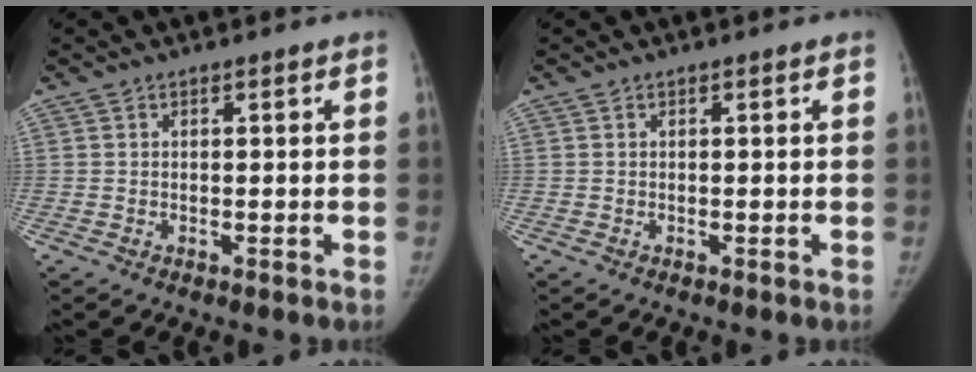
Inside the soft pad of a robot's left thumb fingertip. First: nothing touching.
{"total": 0.0}